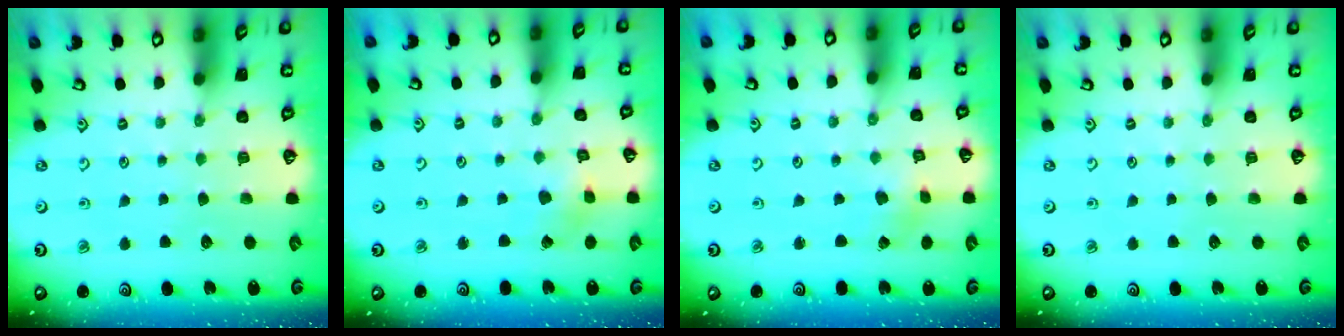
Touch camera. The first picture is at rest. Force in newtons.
{"total": 2.7, "press": 2.7, "slide": 0.2}
{"total": 1.2, "press": 1.2, "slide": 0.2}
{"total": 0.0}